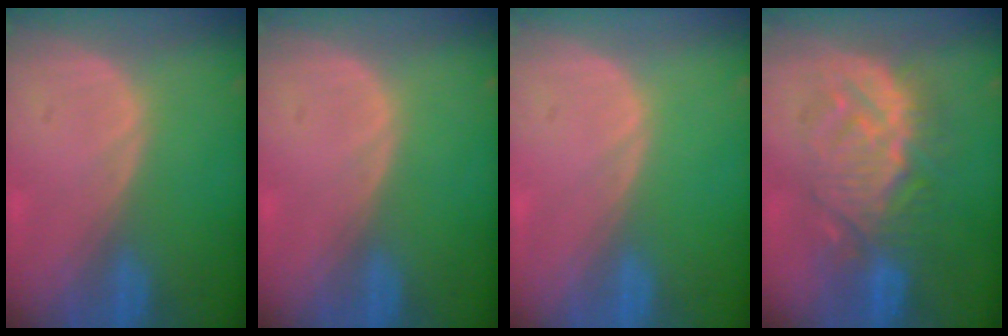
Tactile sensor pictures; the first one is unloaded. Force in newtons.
{"total": 0.0}
{"total": 0.0}
{"total": 9.5, "press": 9.4, "slide": 0.5}